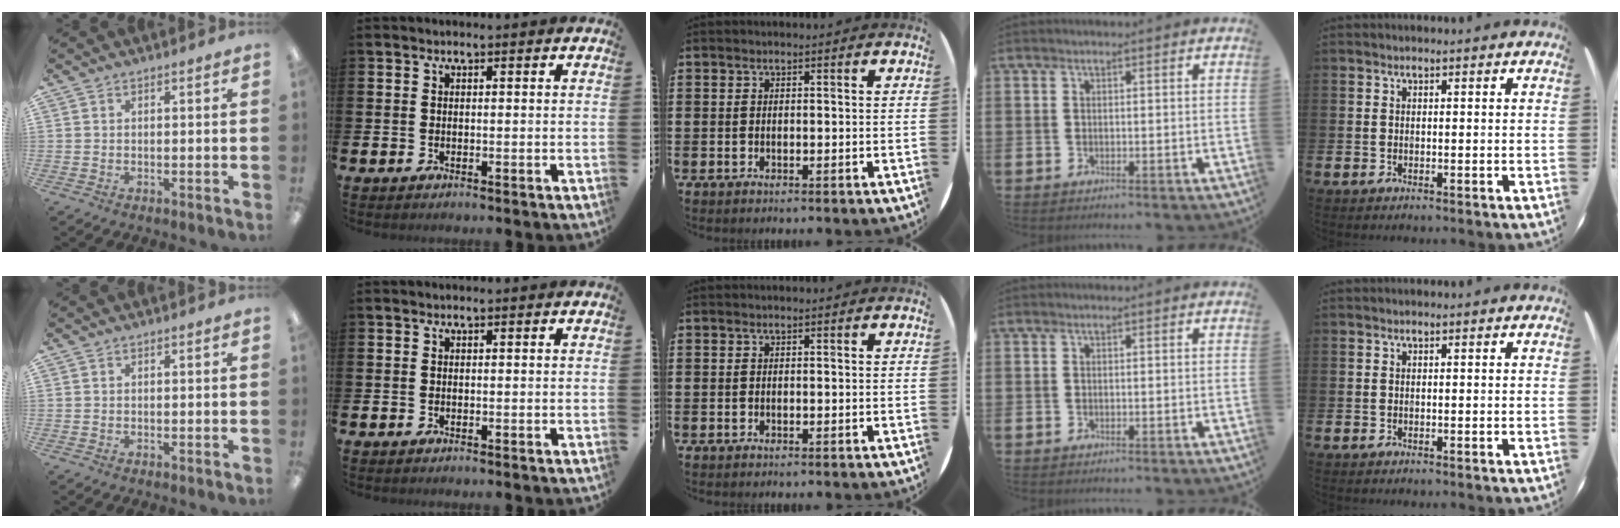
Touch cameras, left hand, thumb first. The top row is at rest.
{}